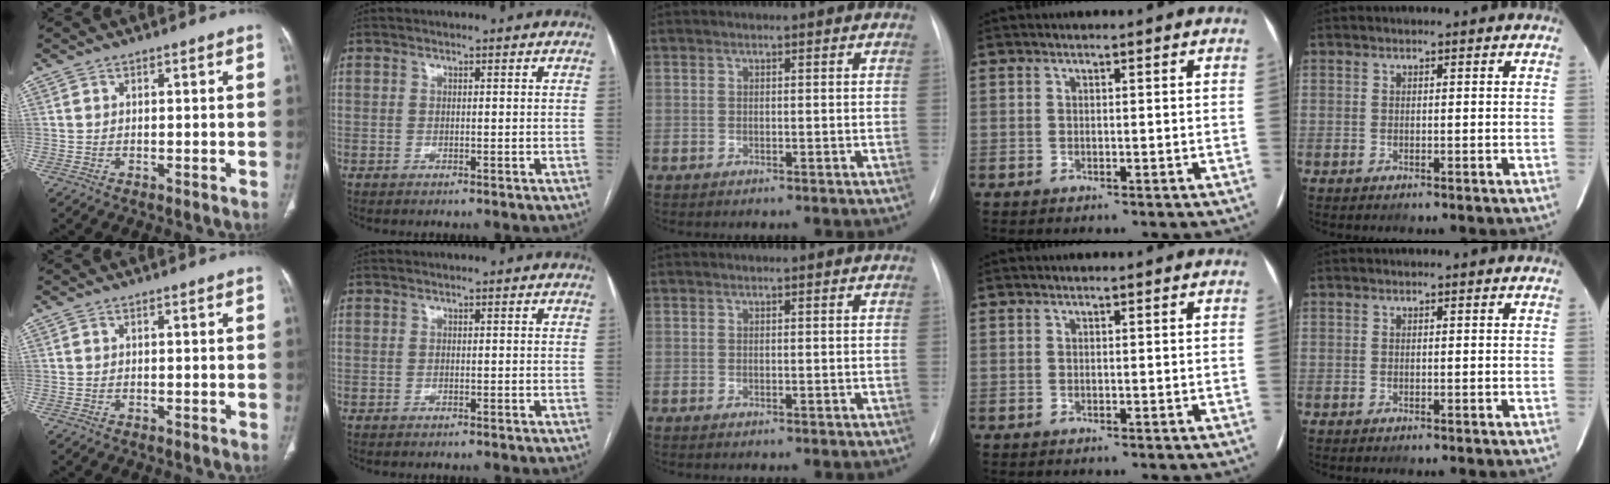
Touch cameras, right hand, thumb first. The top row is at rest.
{}